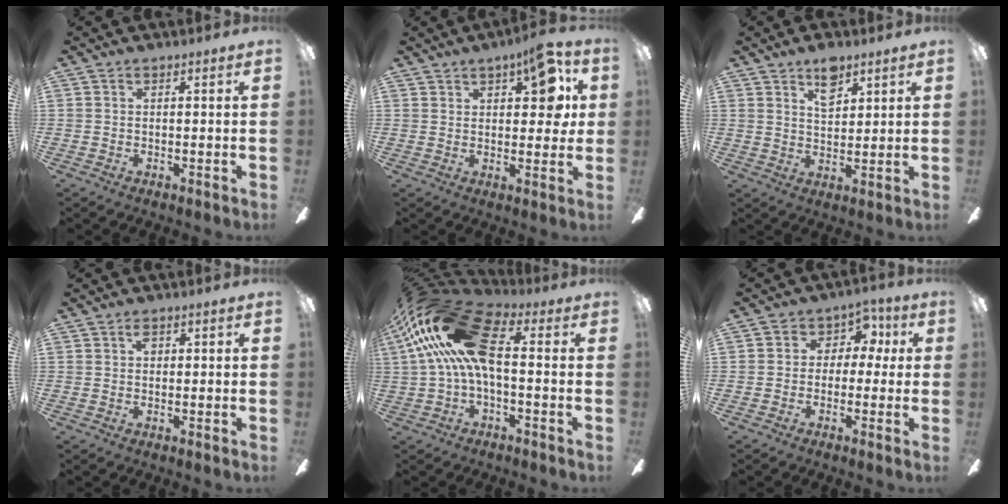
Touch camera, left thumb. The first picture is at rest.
{"total": 10.9, "force": [5.2, 5.0, 8.3], "torque": [-0.096, -0.017, 0.085]}
{"total": 6.6, "force": [4.4, 3.3, 3.5], "torque": [-0.040, -0.017, 0.075]}
{"total": 1.9, "force": [0.7, 1.3, 1.2], "torque": [-0.017, 0.003, 0.009]}
{"total": 22.7, "force": [3.4, 11.4, 19.3], "torque": [-0.379, 0.021, 0.068]}
{"total": 5.8, "force": [-0.3, 5.4, 2.1], "torque": [-0.028, 0.014, -0.008]}